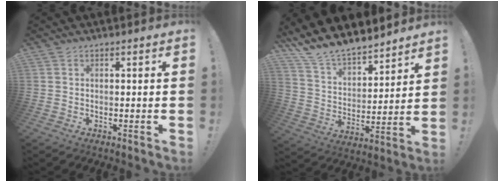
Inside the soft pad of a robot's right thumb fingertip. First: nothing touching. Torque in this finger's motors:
{"motor_torque": [0.33, 0.85, 0.46, 0.46, 0.01]}